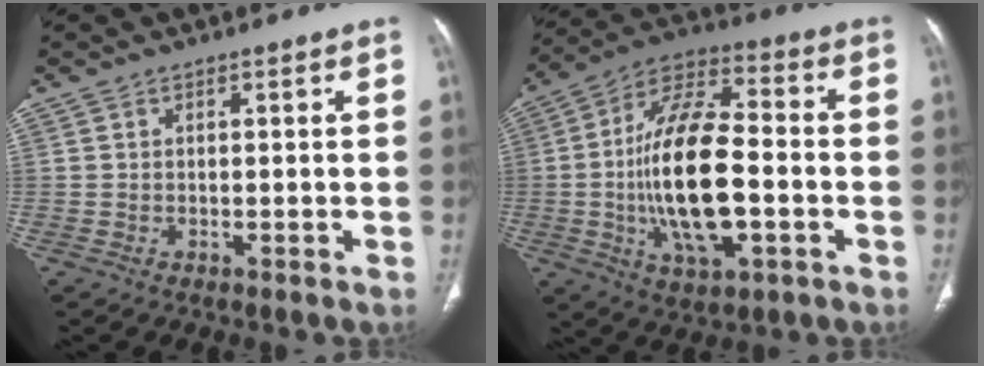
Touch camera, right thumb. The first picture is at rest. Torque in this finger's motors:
{"motor_torque": [2.34, 2.16, 2.39, -0.38, 0.71]}